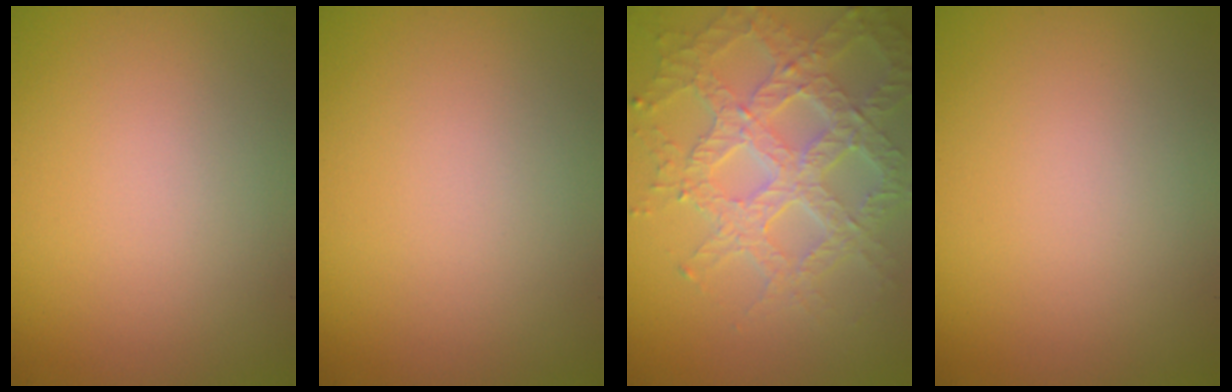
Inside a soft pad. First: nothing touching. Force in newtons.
{"total": 0.0}
{"total": 7.1, "press": 5.3, "slide": 4.7}
{"total": 0.0}